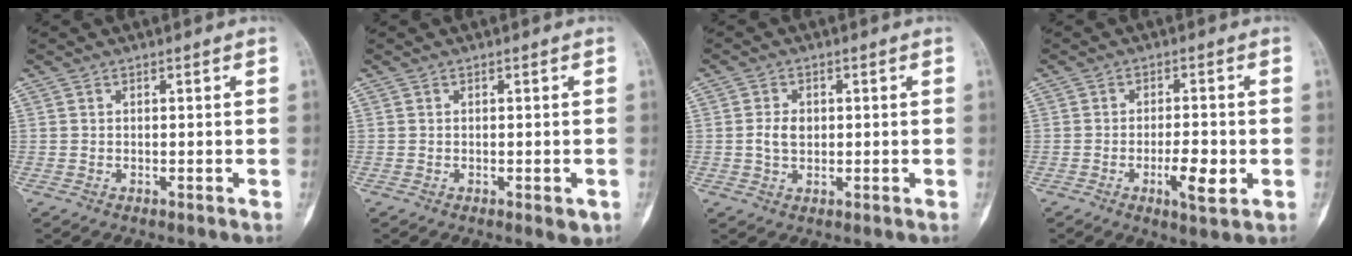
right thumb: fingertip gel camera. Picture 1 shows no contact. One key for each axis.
{"total": 2.0, "fx": -0.7, "fy": 0.8, "fz": 1.7, "tx": -0.016, "ty": -0.003, "tz": -0.004}
{"total": 3.5, "fx": 0.1, "fy": 2.5, "fz": 2.4, "tx": -0.043, "ty": 0.005, "tz": 0.002}
{"total": 6.4, "fx": -1.8, "fy": 2.0, "fz": 5.8, "tx": -0.089, "ty": 0.000, "tz": -0.026}